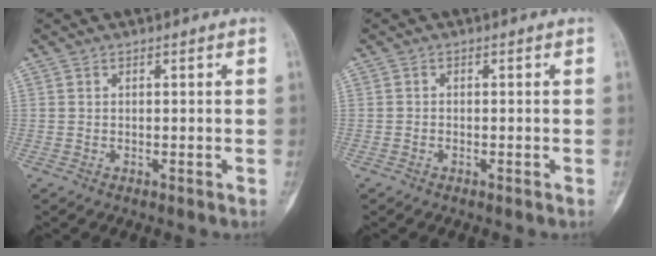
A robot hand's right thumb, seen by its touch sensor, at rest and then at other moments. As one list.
[{"total": 0.0}]